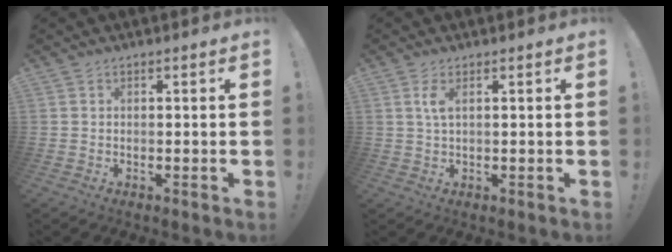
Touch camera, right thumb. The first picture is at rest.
{"total": 3.1, "force": [1.1, 0.9, 2.8], "torque": [-0.056, 0.001, 0.018]}